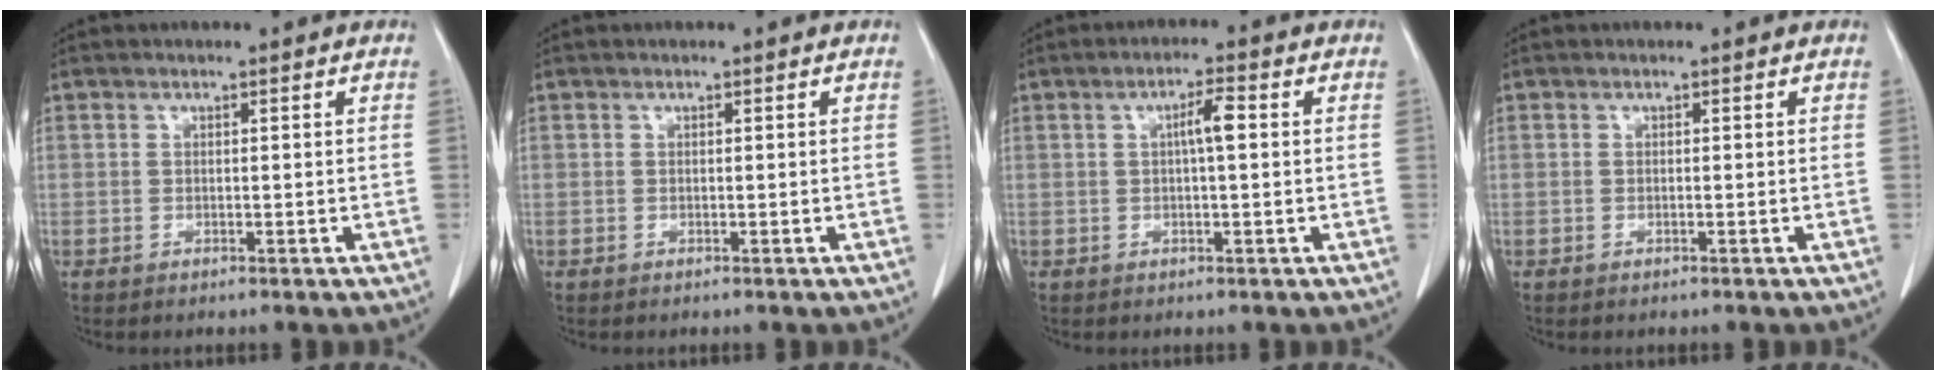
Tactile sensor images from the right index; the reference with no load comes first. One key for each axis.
{"total": 0.0}
{"total": 3.3, "fx": 0.5, "fy": 0.4, "fz": 3.3, "tx": -0.058, "ty": 0.007, "tz": 0.007}
{"total": 0.0}